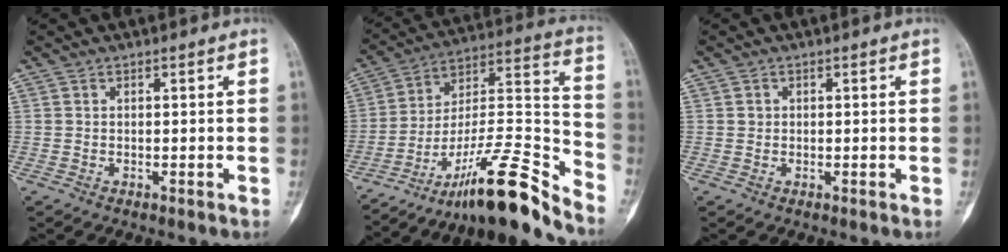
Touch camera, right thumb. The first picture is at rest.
{"total": 20.4, "force": [-15.7, 3.0, 12.7], "torque": [-0.201, 0.119, -0.264]}
{"total": 0.8, "force": [0.2, 0.7, 0.2], "torque": [0.004, 0.002, 0.003]}